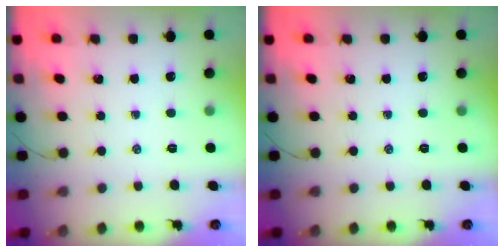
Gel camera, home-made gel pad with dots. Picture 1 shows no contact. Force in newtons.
{"total": 0.0}